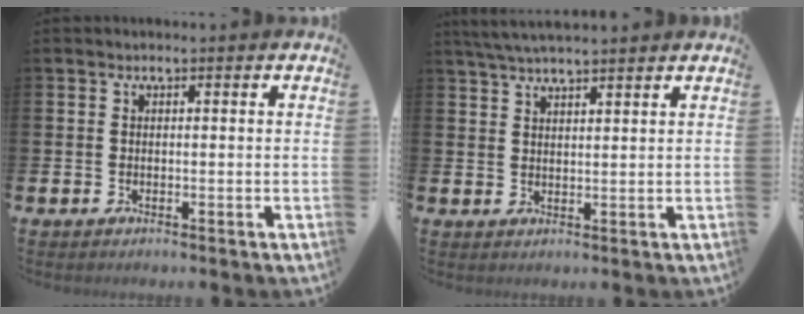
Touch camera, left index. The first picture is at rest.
{"total": 4.0, "force": [3.8, 0.2, 1.3], "torque": [-0.029, -0.009, 0.069]}